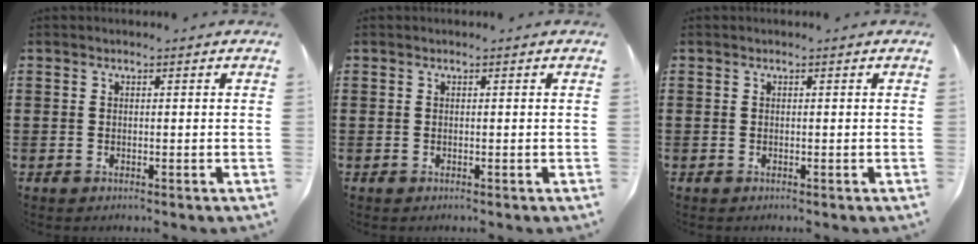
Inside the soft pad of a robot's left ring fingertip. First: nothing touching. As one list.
[{"total": 0.0}, {"total": 0.0}]